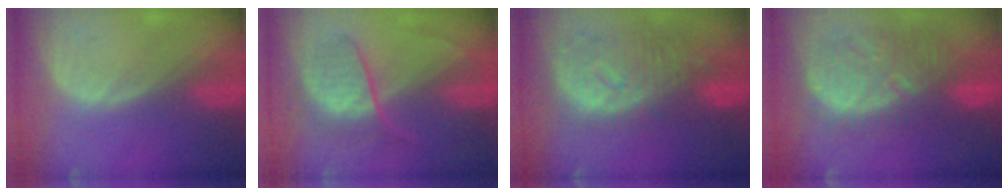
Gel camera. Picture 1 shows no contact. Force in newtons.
{"total": 6.4, "press": 6.4, "slide": 0.7}
{"total": 10.8, "press": 9.7, "slide": 4.8}
{"total": 11.7, "press": 11.1, "slide": 3.8}